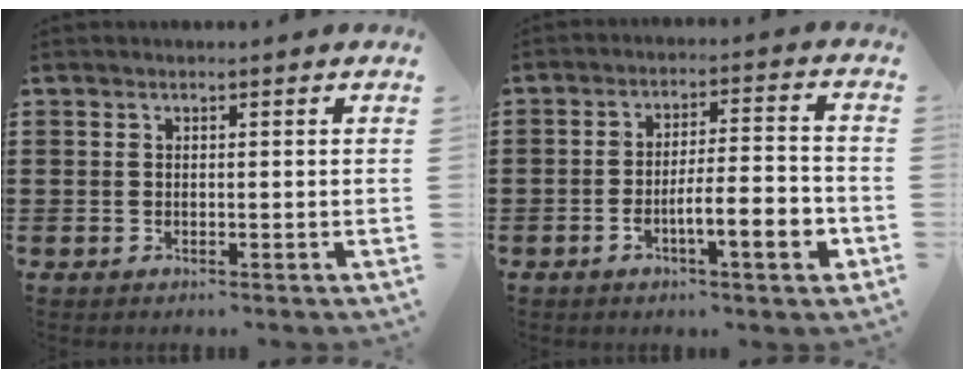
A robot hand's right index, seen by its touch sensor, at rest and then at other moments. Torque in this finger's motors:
{"motor_torque": [0.85, -0.31, 0.49, 0.15]}